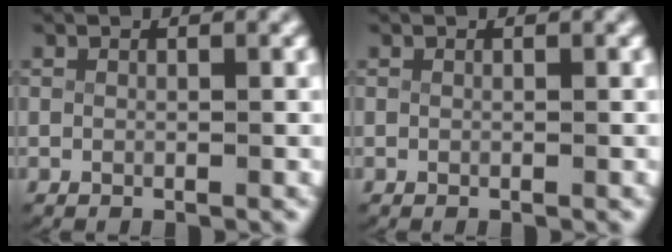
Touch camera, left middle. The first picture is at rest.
{"total": 0.0}